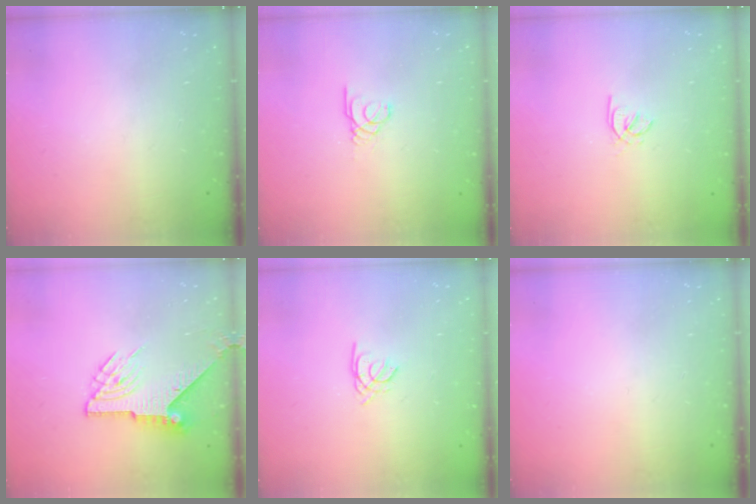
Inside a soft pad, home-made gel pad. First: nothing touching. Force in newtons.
{"total": 1.7, "press": 1.7, "slide": 0.2}
{"total": 1.8, "press": 1.8, "slide": 0.5}
{"total": 9.2, "press": 9.2, "slide": 0.6}
{"total": 1.2, "press": 1.1, "slide": 0.3}
{"total": 0.0}